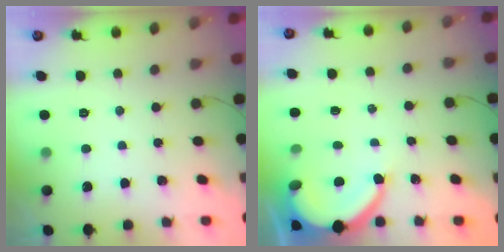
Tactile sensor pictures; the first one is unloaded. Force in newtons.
{"total": 8.8, "press": 8.7, "slide": 0.8}